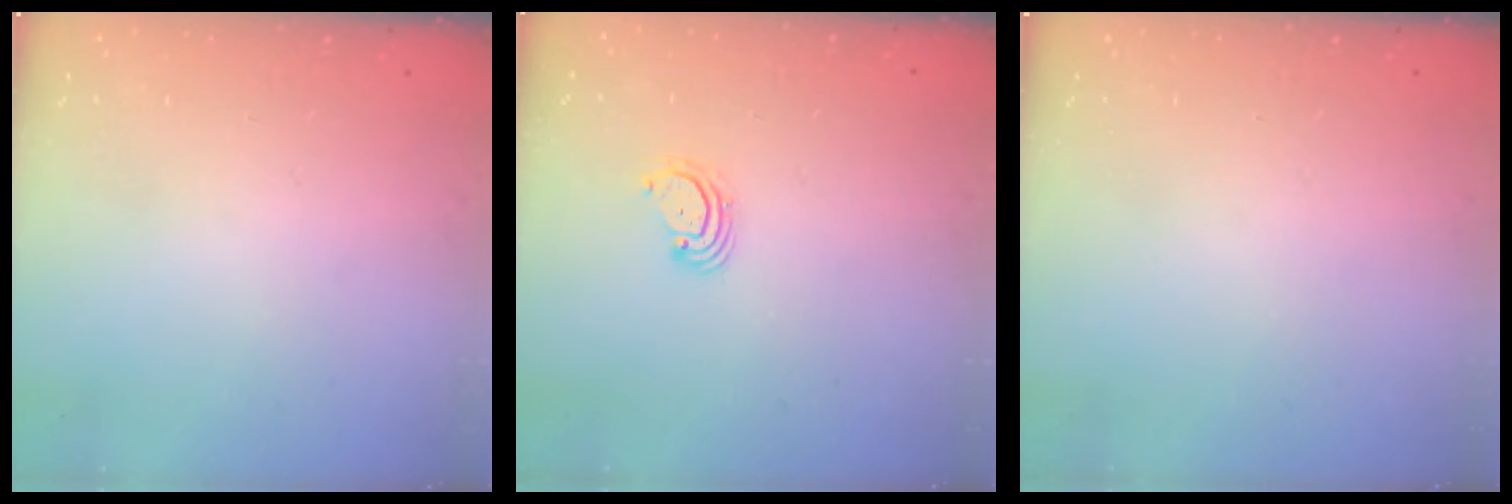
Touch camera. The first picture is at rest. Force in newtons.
{"total": 3.0, "press": 3.0, "slide": 0.3}
{"total": 0.0}